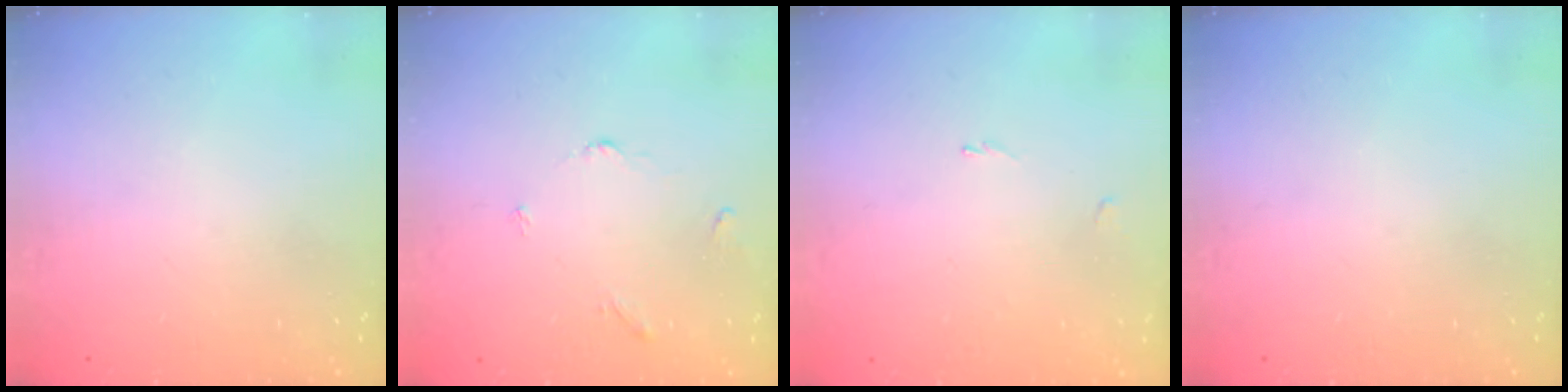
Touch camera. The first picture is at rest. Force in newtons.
{"total": 2.9, "press": 2.9, "slide": 0.5}
{"total": 0.8, "press": 0.7, "slide": 0.4}
{"total": 0.0}